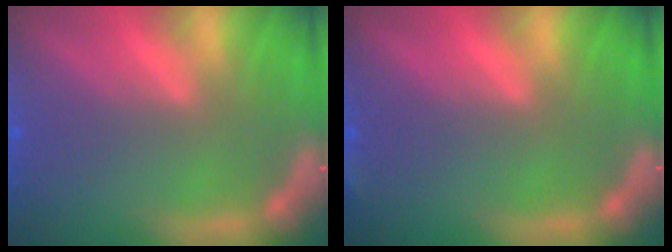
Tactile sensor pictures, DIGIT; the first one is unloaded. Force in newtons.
{"total": 0.9}